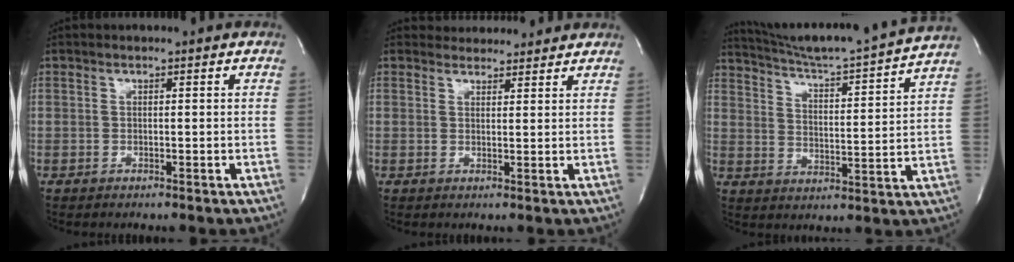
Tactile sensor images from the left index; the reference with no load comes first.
{"total": 5.2, "force": [4.9, 1.7, 0.2], "torque": [0.001, 0.010, 0.056]}
{"total": 18.5, "force": [17.2, -1.5, 6.7], "torque": [-0.118, -0.038, 0.242]}